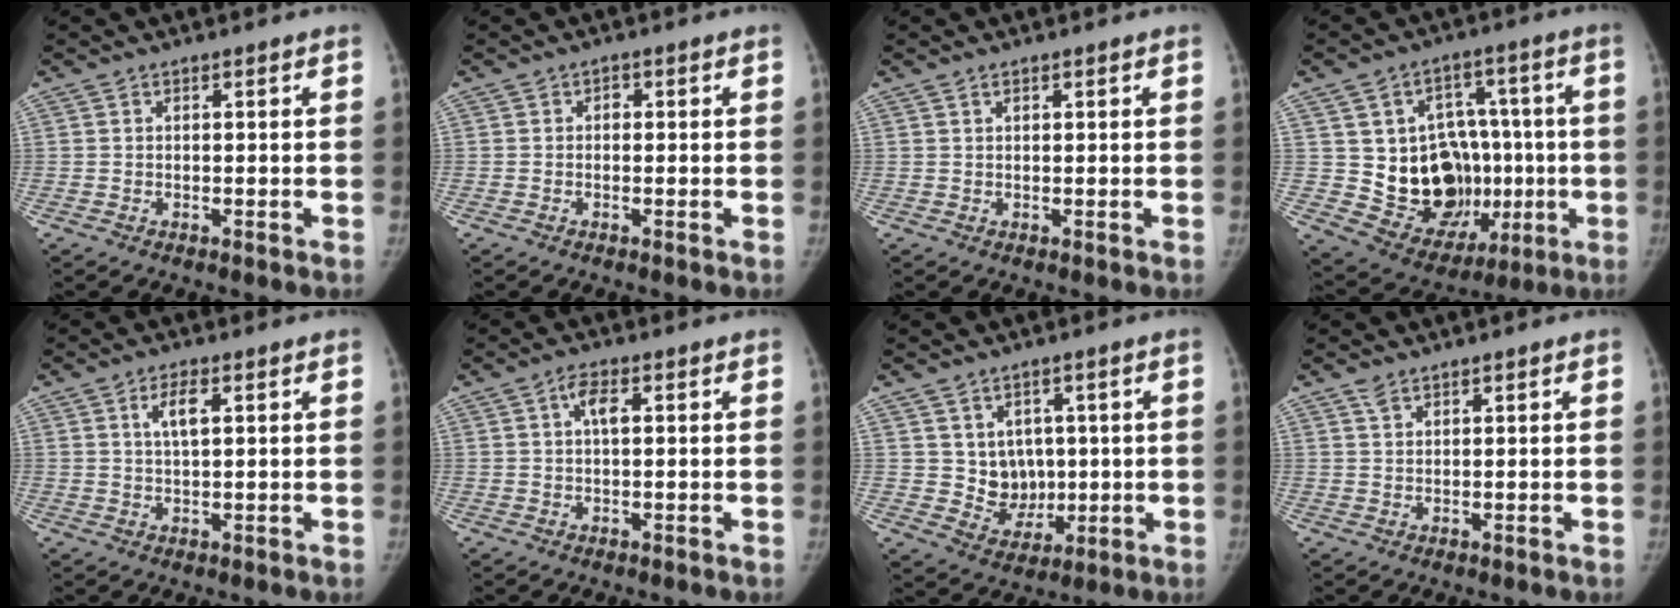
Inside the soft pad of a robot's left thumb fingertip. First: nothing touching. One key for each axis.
{"total": 1.0, "fx": 0.0, "fy": 0.8, "fz": 0.6, "tx": -0.002, "ty": 0.004, "tz": -0.006}
{"total": 0.9, "fx": 0.6, "fy": 0.4, "fz": 0.6, "tx": -0.011, "ty": 0.002, "tz": 0.011}
{"total": 19.9, "fx": -1.7, "fy": 15.2, "fz": 12.8, "tx": -0.135, "ty": 0.019, "tz": 0.008}
{"total": 4.2, "fx": 1.6, "fy": 1.5, "fz": 3.6, "tx": -0.065, "ty": 0.001, "tz": 0.029}
{"total": 3.5, "fx": 1.0, "fy": 1.5, "fz": 3.0, "tx": -0.054, "ty": 0.007, "tz": 0.016}
{"total": 7.6, "fx": 1.3, "fy": 6.5, "fz": 3.8, "tx": -0.022, "ty": -0.013, "tz": 0.037}
{"total": 1.8, "fx": 1.4, "fy": 0.8, "fz": 0.9, "tx": -0.016, "ty": 0.002, "tz": 0.029}